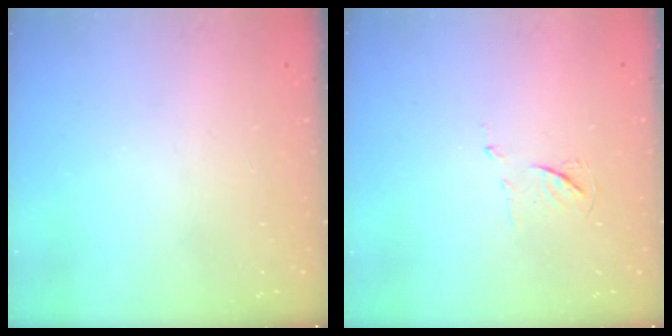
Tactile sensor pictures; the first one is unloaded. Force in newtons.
{"total": 5.6, "press": 5.6, "slide": 0.8}